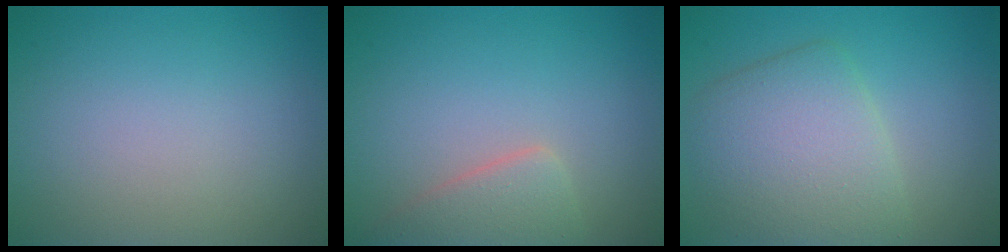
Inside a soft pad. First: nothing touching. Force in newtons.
{"total": 2.8, "press": 2.8, "slide": 0.3}
{"total": 5.9, "press": 5.9, "slide": 0.2}